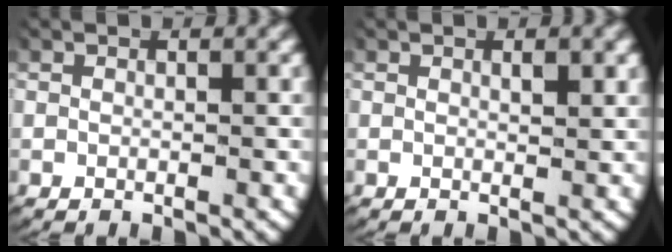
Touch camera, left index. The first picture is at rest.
{"total": 0.9, "force": [0.6, 0.0, 0.8], "torque": [-0.010, -0.006, 0.011]}